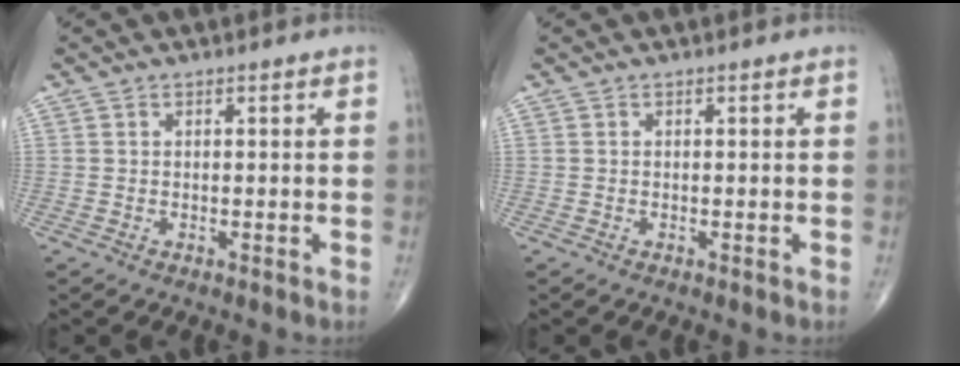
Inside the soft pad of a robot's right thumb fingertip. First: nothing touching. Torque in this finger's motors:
{"motor_torque": [0.18, 0.16, 0.16, 0.05, 0.03]}